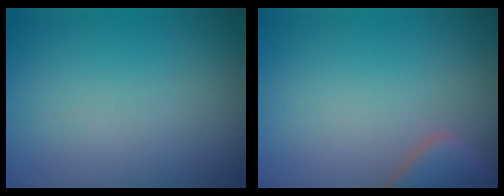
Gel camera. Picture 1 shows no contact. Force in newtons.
{"total": 3.0, "press": 3.0, "slide": 0.3}